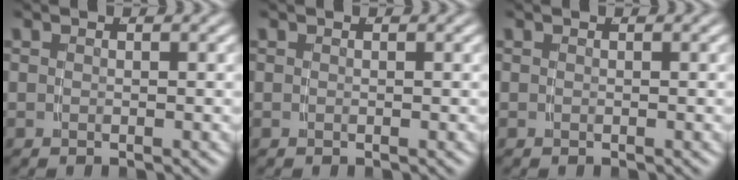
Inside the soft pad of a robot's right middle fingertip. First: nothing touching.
{"total": 0.0}
{"total": 0.0}